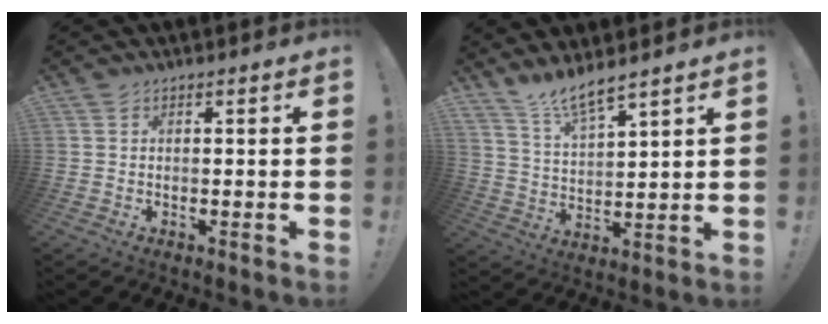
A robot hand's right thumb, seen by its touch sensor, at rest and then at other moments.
{"total": 8.1, "force": [7.2, 1.0, 3.4], "torque": [-0.079, -0.044, 0.135]}